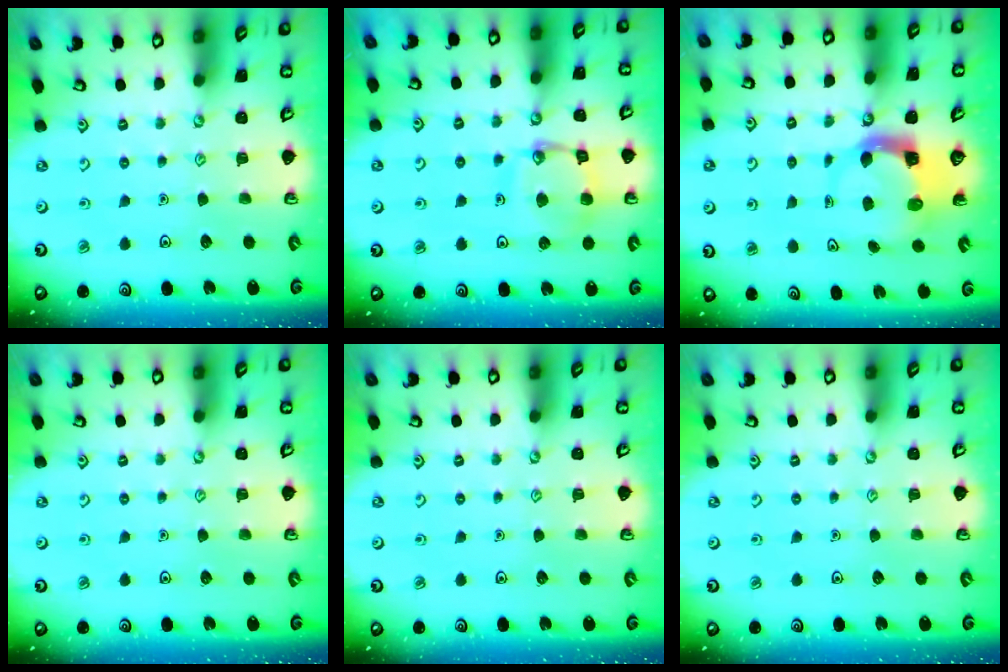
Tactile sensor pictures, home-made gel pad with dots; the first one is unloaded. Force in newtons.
{"total": 13.8, "press": 13.7, "slide": 1.5}
{"total": 4.0, "press": 3.9, "slide": 0.6}
{"total": 0.0}
{"total": 0.0}
{"total": 0.0}